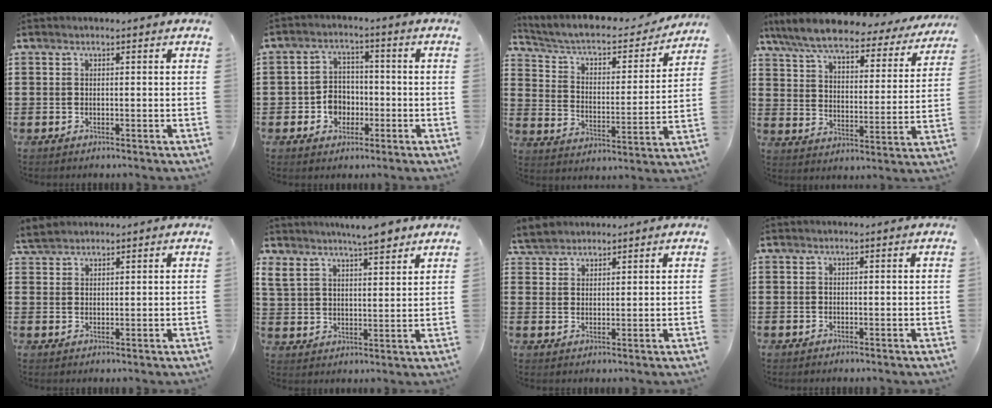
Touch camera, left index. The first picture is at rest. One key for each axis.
{"total": 5.0, "fx": -1.7, "fy": 4.1, "fz": 2.3, "tx": -0.051, "ty": 0.012, "tz": -0.033}
{"total": 5.4, "fx": 4.3, "fy": 1.8, "fz": 2.6, "tx": -0.073, "ty": -0.028, "tz": 0.067}
{"total": 8.0, "fx": 7.1, "fy": 1.0, "fz": 3.5, "tx": -0.098, "ty": -0.042, "tz": 0.121}
{"total": 2.7, "fx": 2.5, "fy": 0.7, "fz": 0.6, "tx": -0.019, "ty": 0.003, "tz": 0.050}
{"total": 7.0, "fx": 6.1, "fy": 2.1, "fz": 2.7, "tx": -0.074, "ty": -0.010, "tz": 0.113}
{"total": 3.0, "fx": 2.9, "fy": 1.0, "fz": 0.0, "tx": -0.011, "ty": 0.002, "tz": 0.056}
{"total": 0.0}